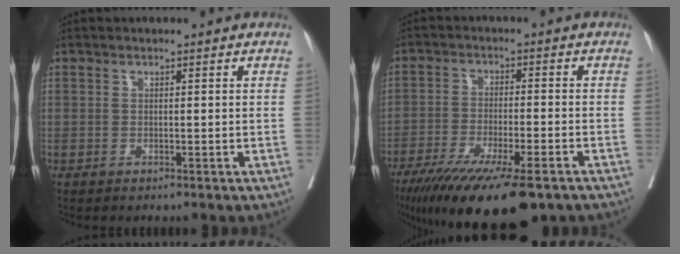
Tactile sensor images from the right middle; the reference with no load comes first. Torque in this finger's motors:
{"motor_torque": [1.27, -0.87, 0.43, 0.11]}